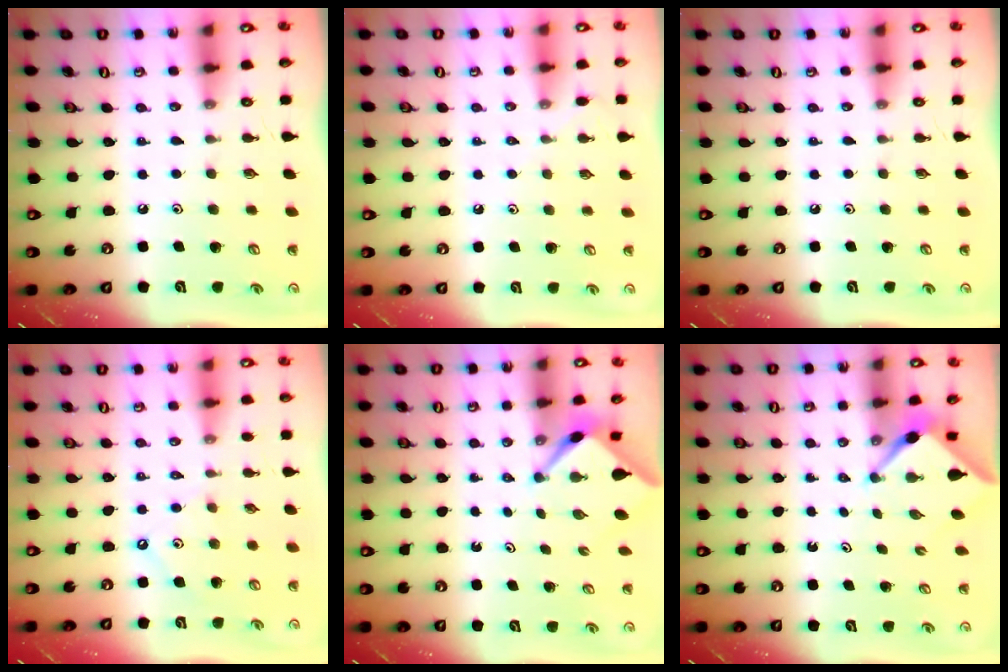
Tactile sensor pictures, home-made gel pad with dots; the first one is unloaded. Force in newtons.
{"total": 2.9, "press": 2.9, "slide": 0.6}
{"total": 0.0}
{"total": 1.7, "press": 1.7, "slide": 0.3}
{"total": 2.5, "press": 2.5, "slide": 0.3}
{"total": 3.0, "press": 3.0, "slide": 0.3}